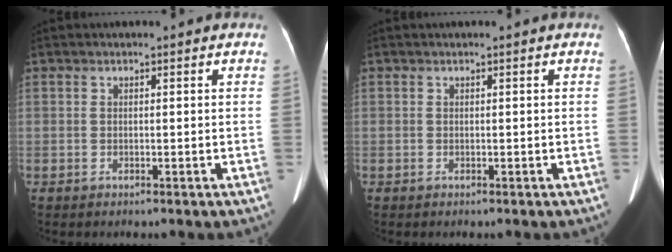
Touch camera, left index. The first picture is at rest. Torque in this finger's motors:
{"motor_torque": [-0.77, 0.42, -0.91, -0.13]}